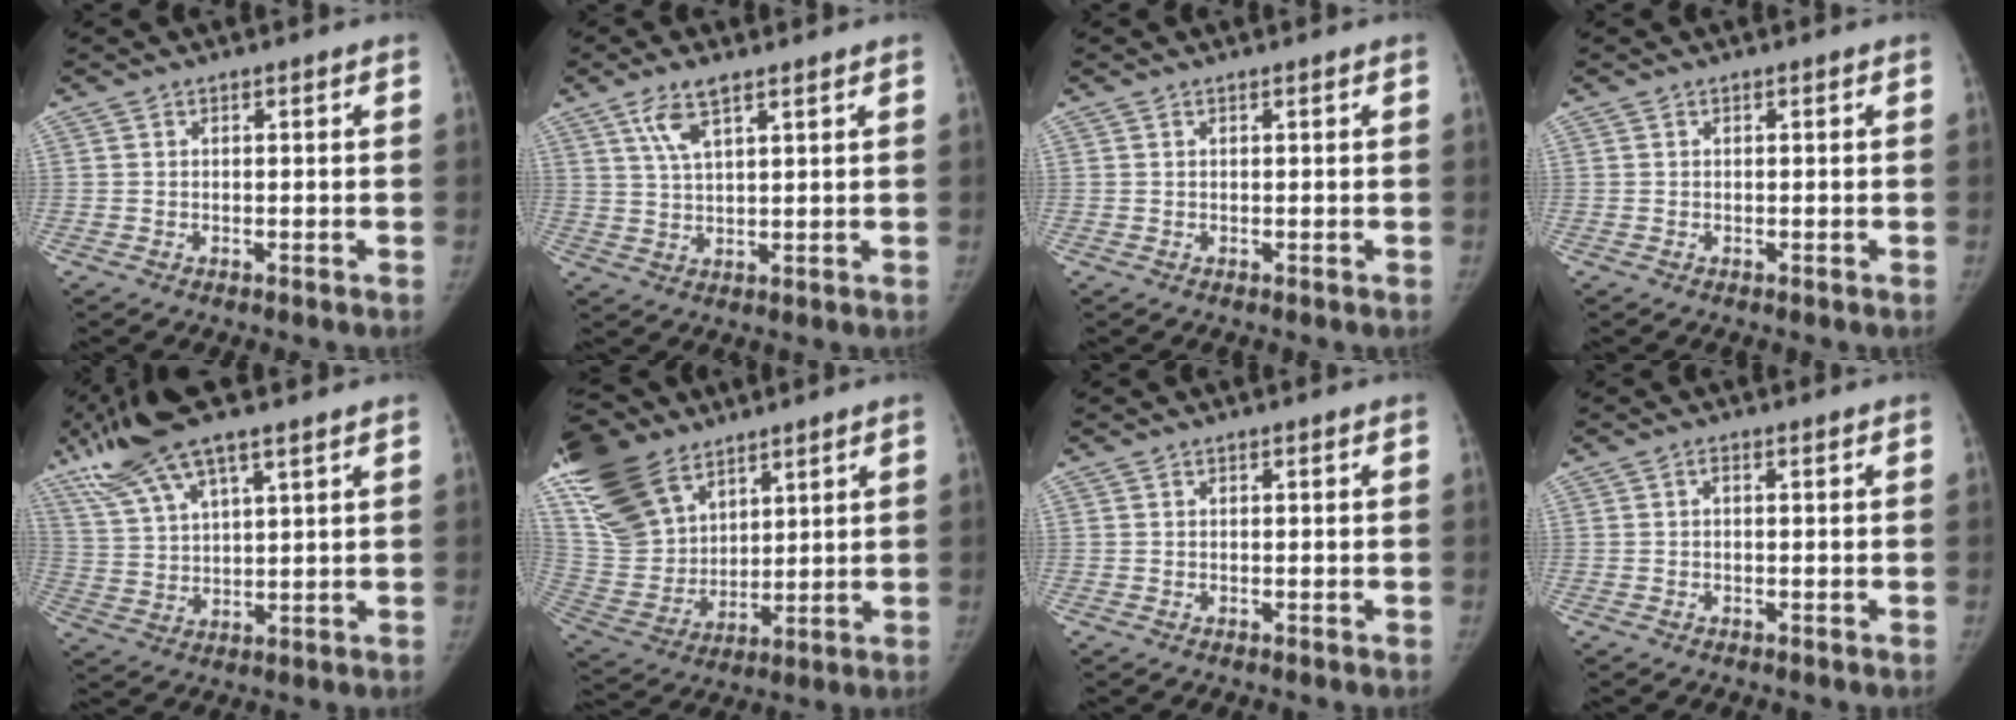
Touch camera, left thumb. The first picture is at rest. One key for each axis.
{"total": 6.1, "fx": 3.7, "fy": 1.8, "fz": 4.5, "tx": -0.089, "ty": -0.012, "tz": 0.076}
{"total": 0.0}
{"total": 0.0}
{"total": 14.4, "fx": 9.7, "fy": 3.8, "fz": 10.0, "tx": -0.197, "ty": -0.008, "tz": 0.192}
{"total": 21.9, "fx": 13.3, "fy": 13.0, "fz": 11.6, "tx": -0.239, "ty": -0.020, "tz": 0.261}
{"total": 0.0}
{"total": 0.6, "fx": 0.1, "fy": 0.2, "fz": 0.6, "tx": -0.015, "ty": 0.002, "tz": -0.001}